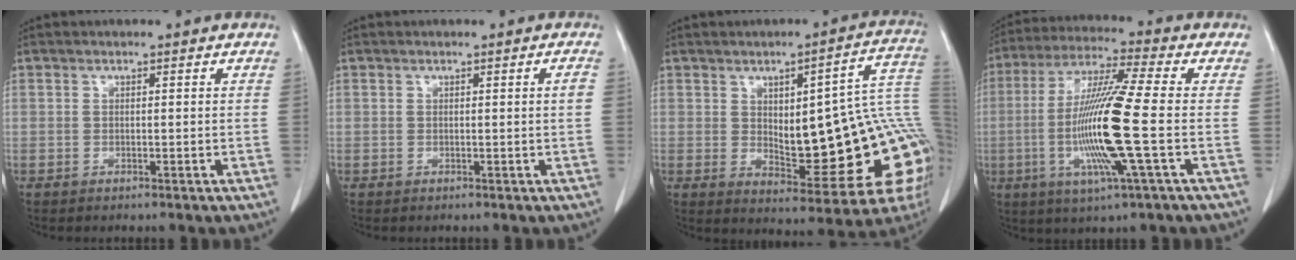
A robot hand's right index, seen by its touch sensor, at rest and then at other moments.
{"total": 1.0, "force": [0.0, -0.2, 1.0], "torque": [-0.015, 0.000, 0.003]}
{"total": 21.7, "force": [0.3, 5.5, 21.0], "torque": [-0.203, 0.023, 0.019]}
{"total": 15.3, "force": [-2.7, -0.7, 15.0], "torque": [-0.306, -0.012, -0.062]}